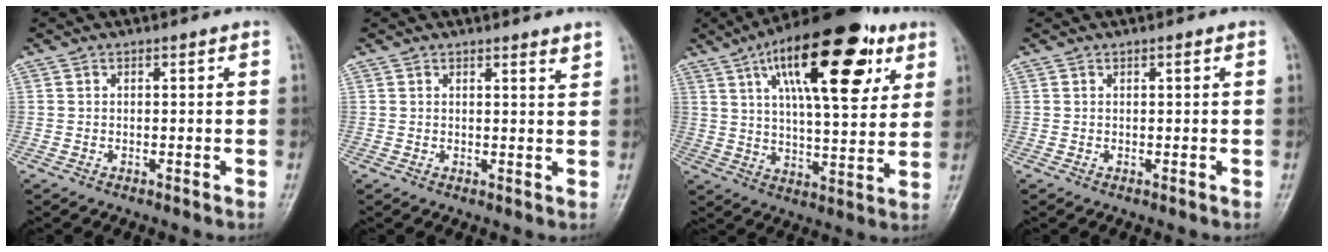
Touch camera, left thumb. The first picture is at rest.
{"total": 1.7, "force": [1.4, 0.0, 0.9], "torque": [-0.008, -0.013, 0.019]}
{"total": 24.0, "force": [10.9, 9.2, 19.4], "torque": [-0.271, -0.015, 0.167]}
{"total": 0.0}